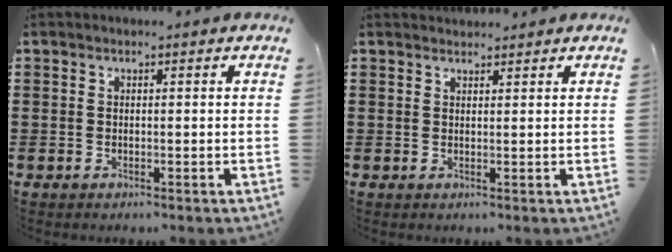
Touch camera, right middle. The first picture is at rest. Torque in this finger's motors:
{"motor_torque": [-0.45, -0.15, 0.03, -0.02]}